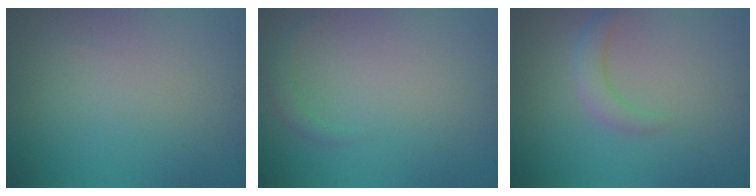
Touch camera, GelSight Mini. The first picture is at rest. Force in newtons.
{"total": 1.1, "press": 1.1, "slide": 0.1}
{"total": 2.1, "press": 2.0, "slide": 0.3}